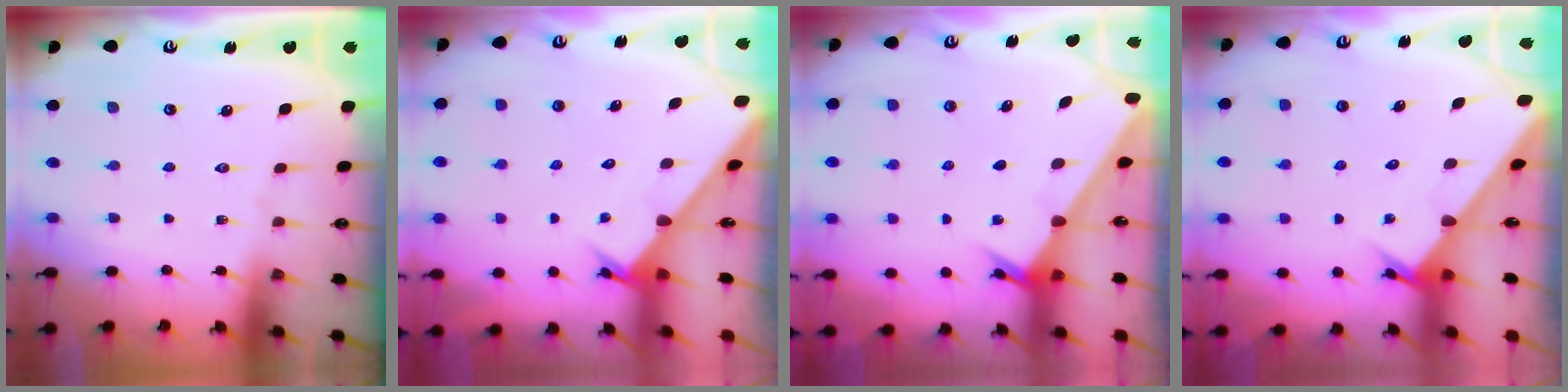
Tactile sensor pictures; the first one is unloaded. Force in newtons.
{"total": 2.7, "press": 2.6, "slide": 0.3}
{"total": 2.2, "press": 2.2, "slide": 0.2}
{"total": 2.8, "press": 2.8, "slide": 0.1}